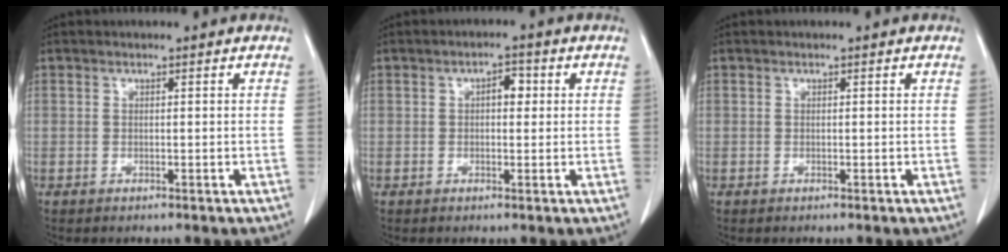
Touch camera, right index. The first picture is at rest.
{"total": 2.6, "force": [0.5, 1.3, 2.2], "torque": [-0.031, 0.010, 0.004]}
{"total": 0.0}